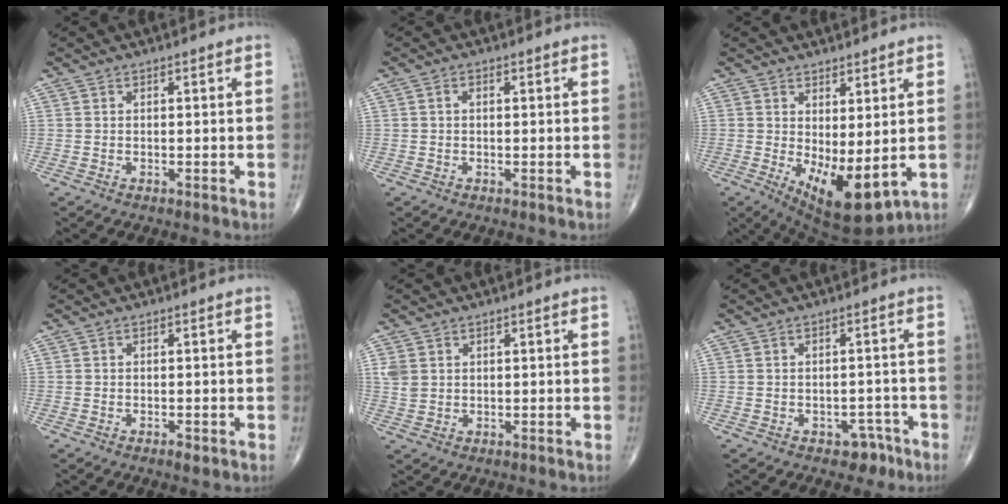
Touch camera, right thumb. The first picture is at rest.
{"total": 1.1, "force": [0.1, 0.7, 0.8], "torque": [-0.012, 0.005, -0.001]}
{"total": 10.8, "force": [-1.0, 4.5, 9.8], "torque": [-0.147, -0.024, 0.005]}
{"total": 1.3, "force": [-0.7, 0.6, 1.0], "torque": [-0.018, -0.002, -0.013]}
{"total": 3.1, "force": [0.8, 2.5, 1.6], "torque": [-0.031, 0.001, 0.024]}
{"total": 3.8, "force": [-2.3, 2.6, 1.5], "torque": [0.001, 0.020, -0.026]}